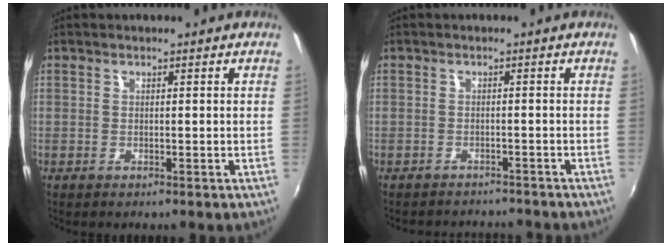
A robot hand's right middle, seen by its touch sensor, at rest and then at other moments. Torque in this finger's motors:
{"motor_torque": [-0.05, -0.35, -0.36, -0.17]}